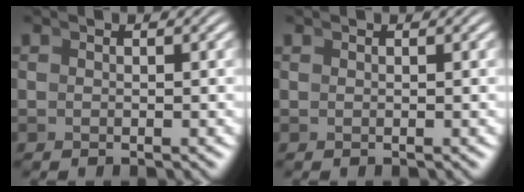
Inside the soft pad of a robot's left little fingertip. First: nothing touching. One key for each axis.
{"total": 0.0}